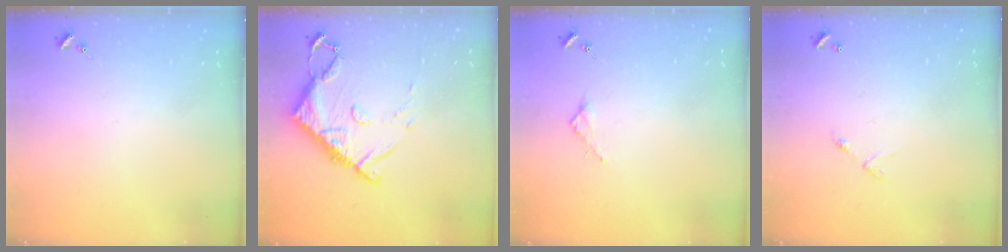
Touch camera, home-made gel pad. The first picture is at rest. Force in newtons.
{"total": 11.5, "press": 11.5, "slide": 1.1}
{"total": 2.4, "press": 2.3, "slide": 0.3}
{"total": 5.9, "press": 5.9, "slide": 0.4}